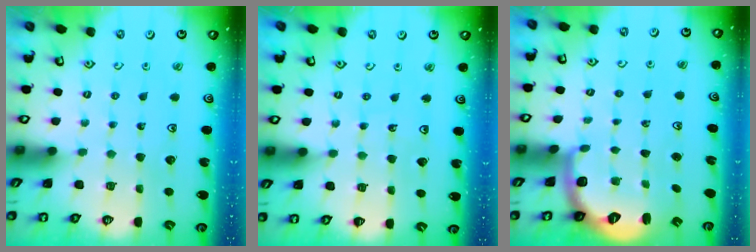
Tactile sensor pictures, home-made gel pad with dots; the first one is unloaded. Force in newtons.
{"total": 2.5, "press": 2.5, "slide": 0.2}
{"total": 2.8, "press": 1.7, "slide": 2.1}